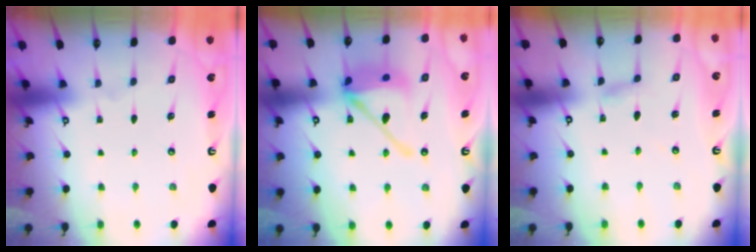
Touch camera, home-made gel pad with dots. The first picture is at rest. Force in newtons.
{"total": 16.1, "press": 16.0, "slide": 2.4}
{"total": 2.4, "press": 2.4, "slide": 0.1}